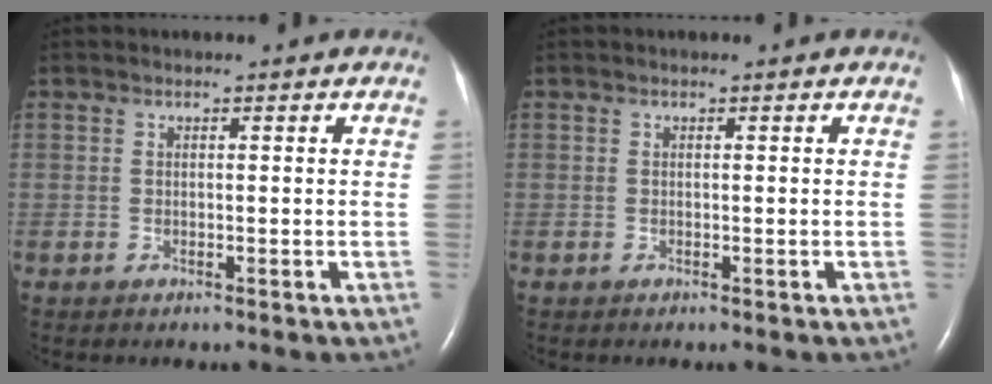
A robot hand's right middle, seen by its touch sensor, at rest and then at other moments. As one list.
[{"total": 0.0}]